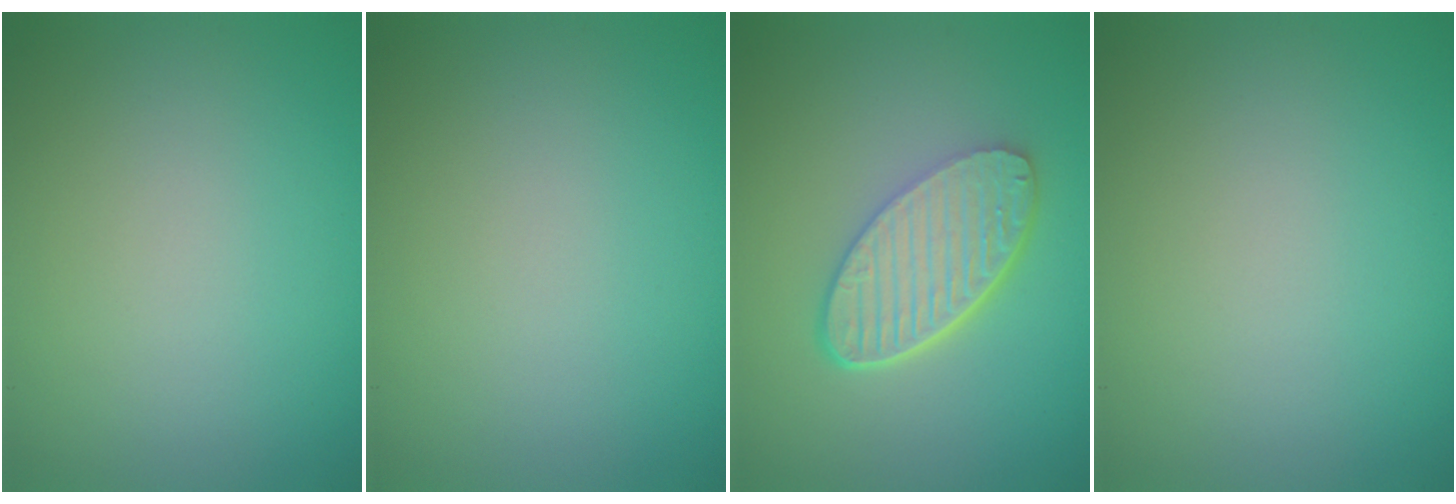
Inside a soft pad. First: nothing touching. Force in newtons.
{"total": 0.0}
{"total": 6.0, "press": 4.4, "slide": 4.1}
{"total": 0.0}